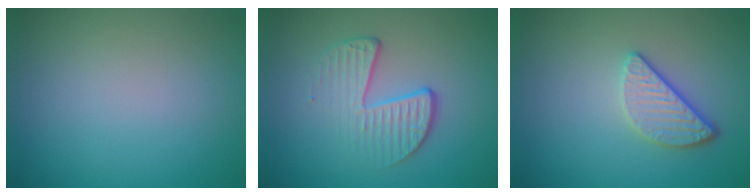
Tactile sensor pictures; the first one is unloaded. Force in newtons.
{"total": 4.1, "press": 2.6, "slide": 3.2}
{"total": 3.4, "press": 2.8, "slide": 1.9}